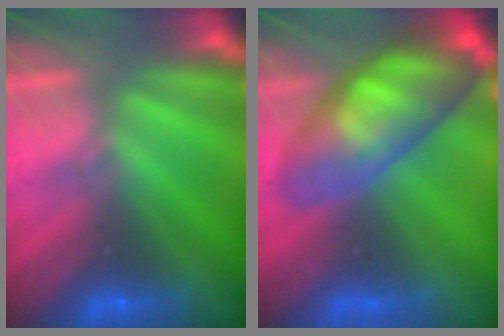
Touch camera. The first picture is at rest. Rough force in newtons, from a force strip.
{"total": 8.3}